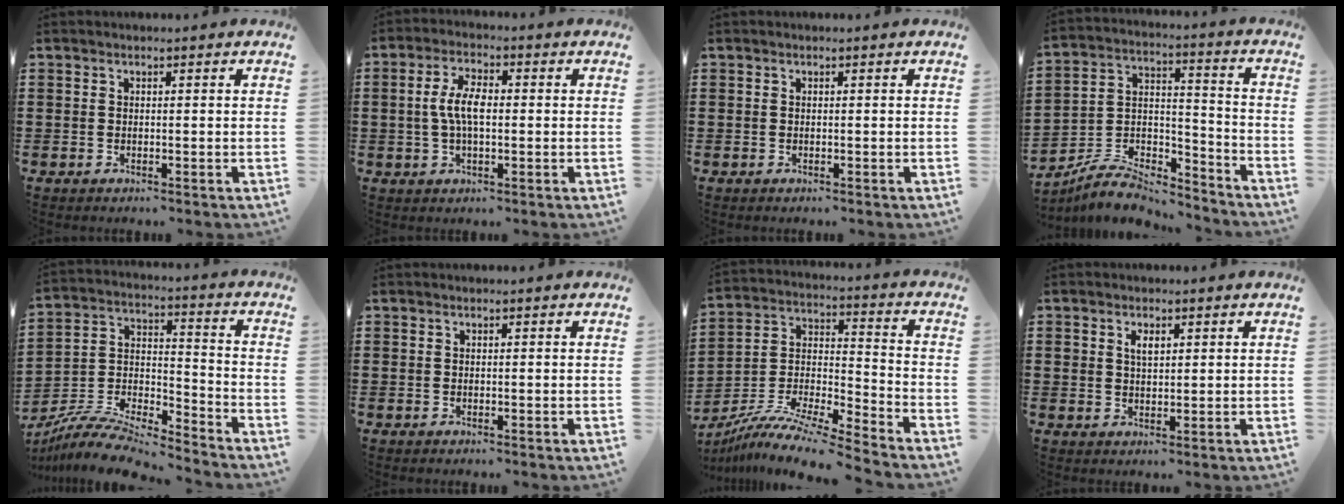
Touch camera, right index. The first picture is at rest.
{"total": 5.6, "force": [0.1, 2.1, 5.2], "torque": [-0.111, 0.002, -0.003]}
{"total": 0.0}
{"total": 7.8, "force": [-7.3, 2.1, 2.1], "torque": [-0.044, 0.014, -0.143]}
{"total": 9.2, "force": [-8.8, 0.9, 2.6], "torque": [-0.058, 0.004, -0.178]}
{"total": 0.0}
{"total": 10.2, "force": [-9.3, 0.2, 4.2], "torque": [-0.083, 0.003, -0.189]}
{"total": 2.2, "force": [0.9, 1.3, 1.5], "torque": [-0.032, 0.006, 0.017]}